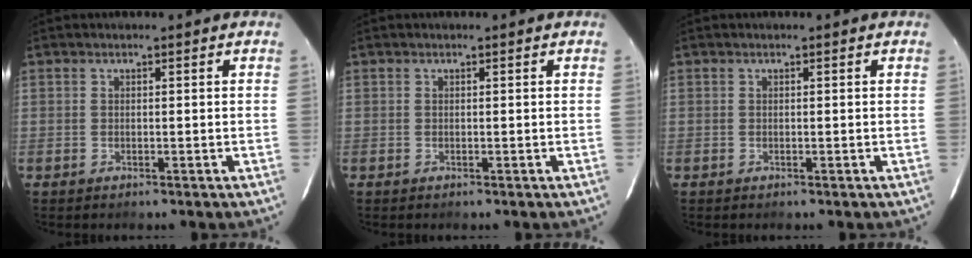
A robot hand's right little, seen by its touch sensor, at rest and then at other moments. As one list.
[{"total": 0.0}, {"total": 0.0}]